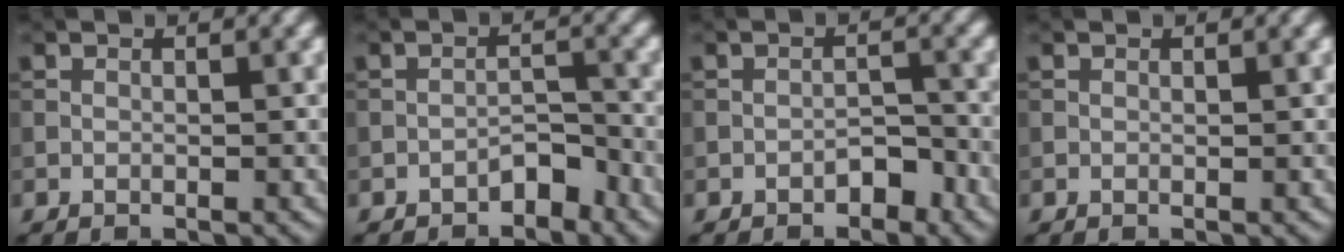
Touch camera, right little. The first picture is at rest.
{"total": 2.3, "force": [-1.8, 1.0, 1.0], "torque": [-0.011, 0.012, -0.031]}
{"total": 2.0, "force": [-1.4, 1.0, 1.1], "torque": [-0.013, 0.008, -0.023]}
{"total": 0.0}